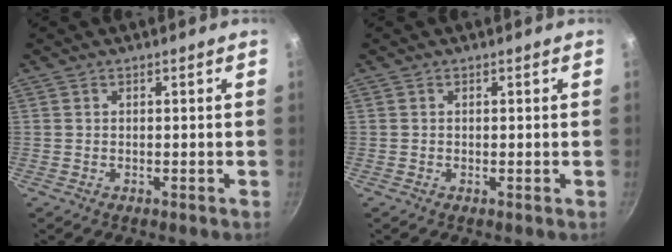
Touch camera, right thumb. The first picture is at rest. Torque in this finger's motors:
{"motor_torque": [0.27, 0.09, 0.27, 0.02, 0.01]}